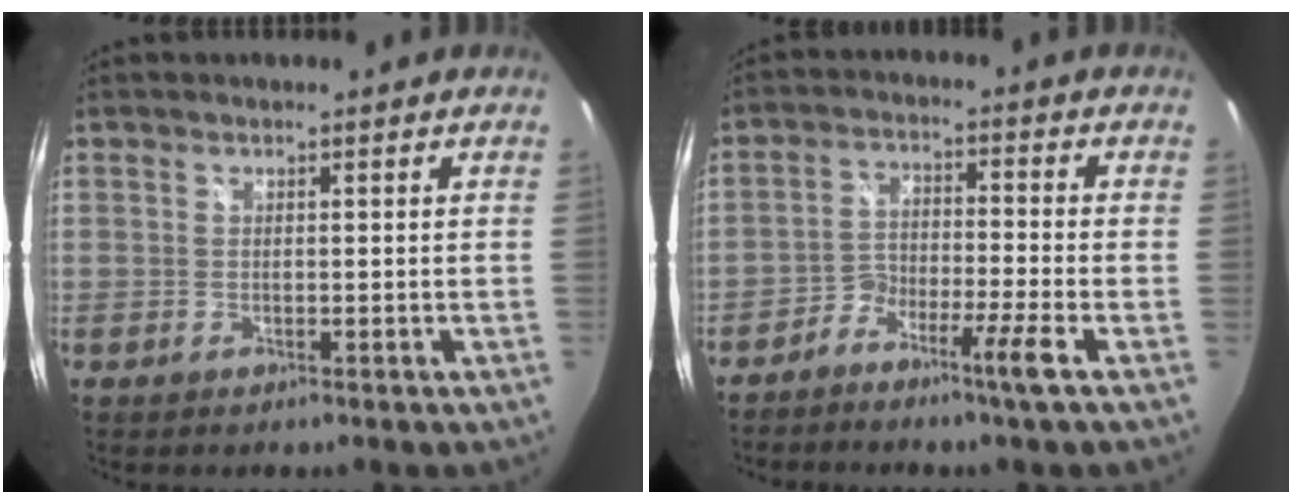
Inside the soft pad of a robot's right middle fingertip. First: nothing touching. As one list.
[{"total": 5.2, "force": [-3.7, -0.5, 3.7], "torque": [-0.093, 0.004, -0.079]}]